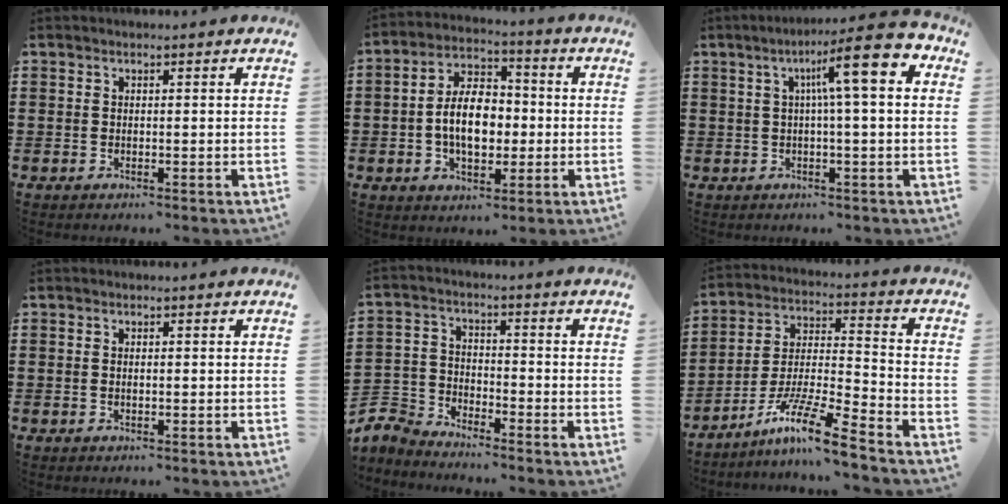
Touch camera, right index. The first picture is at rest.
{"total": 8.7, "force": [-0.7, 5.2, 6.9], "torque": [-0.132, 0.004, -0.021]}
{"total": 9.8, "force": [2.7, 0.5, 9.4], "torque": [-0.159, -0.007, 0.035]}
{"total": 0.7, "force": [0.0, 0.4, 0.6], "torque": [-0.013, 0.001, 0.000]}
{"total": 5.3, "force": [-5.1, 1.2, 0.7], "torque": [-0.040, -0.003, -0.112]}
{"total": 11.2, "force": [-8.8, 0.4, 7.0], "torque": [-0.138, 0.006, -0.177]}